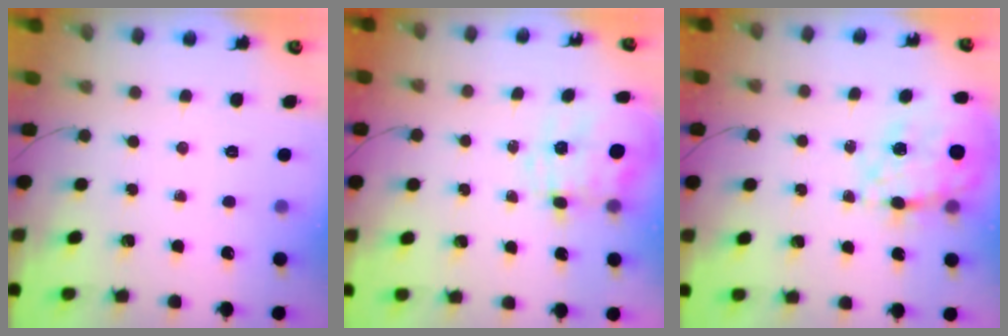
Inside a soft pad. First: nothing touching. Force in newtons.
{"total": 9.3, "press": 9.3, "slide": 1.1}
{"total": 21.8, "press": 21.3, "slide": 4.7}